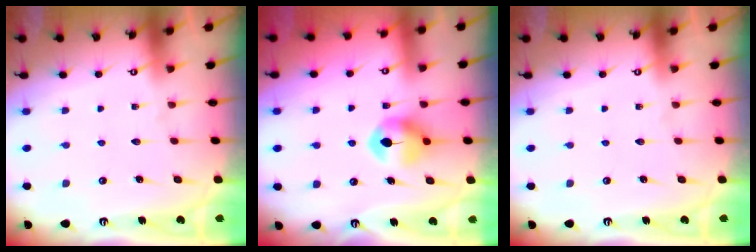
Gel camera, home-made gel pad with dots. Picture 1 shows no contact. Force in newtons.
{"total": 7.9, "press": 7.9, "slide": 0.2}
{"total": 0.0}